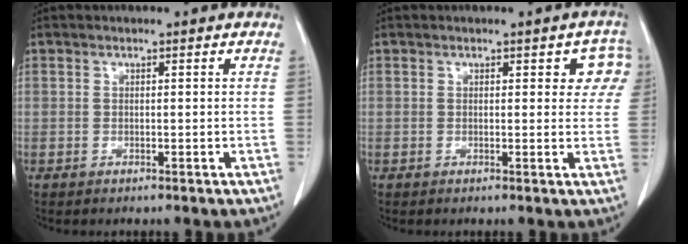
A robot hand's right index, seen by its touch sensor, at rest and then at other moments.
{"total": 4.2, "force": [1.7, 2.1, 3.2], "torque": [-0.012, 0.006, 0.011]}